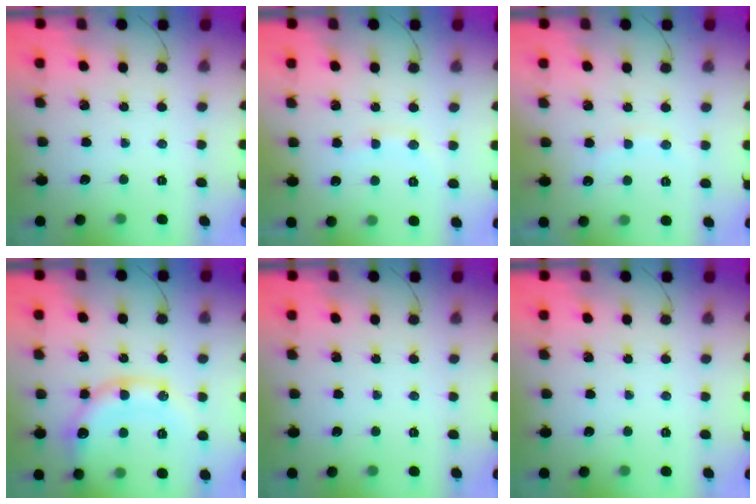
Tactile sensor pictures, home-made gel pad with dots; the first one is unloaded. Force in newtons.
{"total": 7.8, "press": 7.7, "slide": 1.3}
{"total": 5.6, "press": 5.6, "slide": 0.9}
{"total": 14.0, "press": 13.9, "slide": 1.9}
{"total": 0.0}
{"total": 0.0}